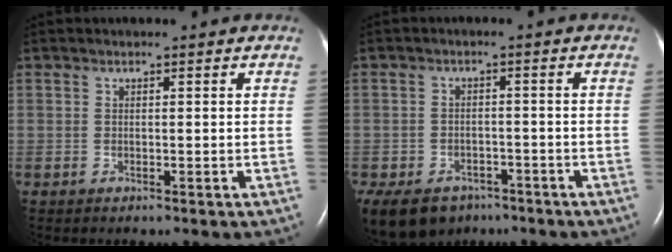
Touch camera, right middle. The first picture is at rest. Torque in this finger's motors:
{"motor_torque": [0.42, -0.41, 0.10, 0.04]}